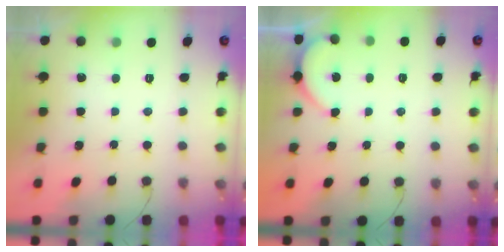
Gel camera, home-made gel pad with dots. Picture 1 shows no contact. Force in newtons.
{"total": 2.8, "press": 2.8, "slide": 0.3}